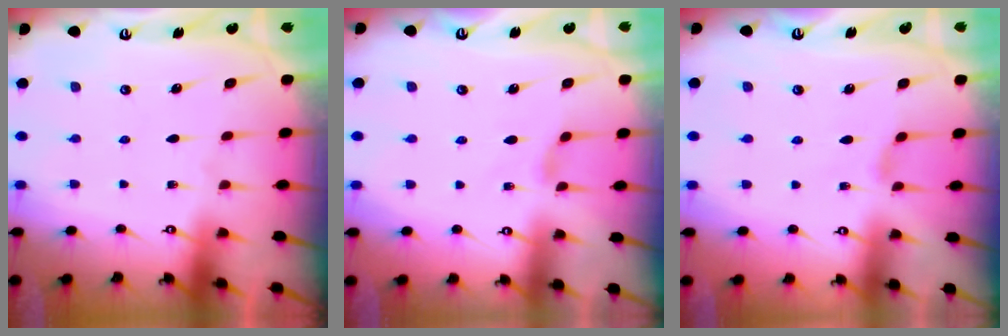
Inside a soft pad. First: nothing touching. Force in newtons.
{"total": 2.3, "press": 2.2, "slide": 0.5}
{"total": 1.5, "press": 1.5, "slide": 0.4}